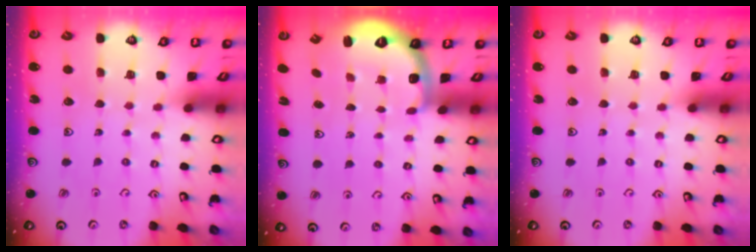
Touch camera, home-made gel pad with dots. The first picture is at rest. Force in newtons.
{"total": 2.7, "press": 1.6, "slide": 2.1}
{"total": 0.0}